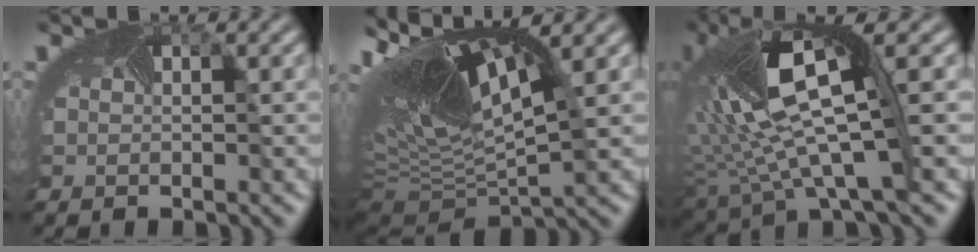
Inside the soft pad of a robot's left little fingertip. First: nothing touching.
{"total": 12.5, "force": [3.9, 4.5, 11.0], "torque": [-0.205, 0.018, 0.096]}
{"total": 9.9, "force": [0.8, 3.1, 9.3], "torque": [-0.215, -0.024, 0.031]}